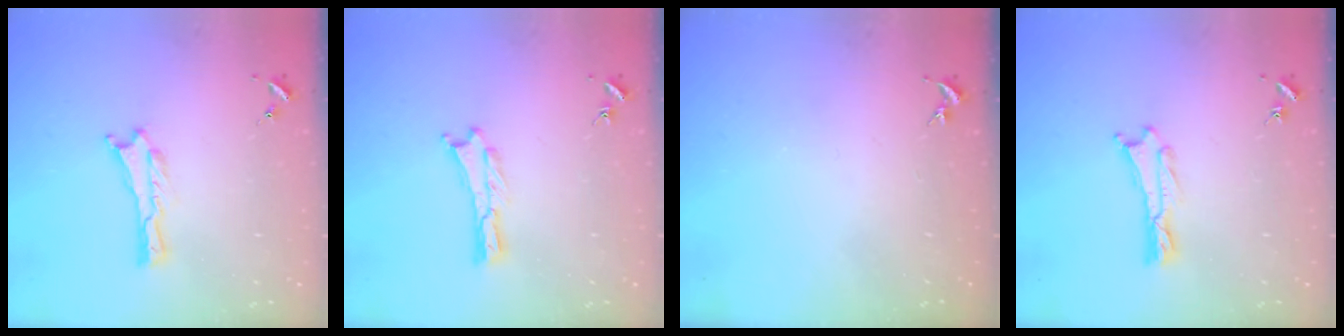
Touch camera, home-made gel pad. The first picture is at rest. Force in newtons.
{"total": 0.0}
{"total": 0.0}
{"total": 0.0}